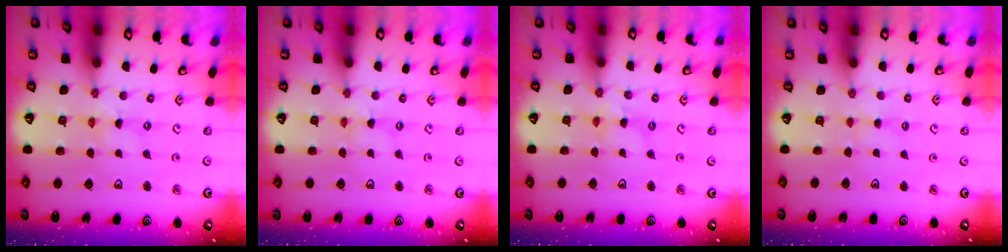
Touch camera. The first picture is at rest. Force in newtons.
{"total": 0.5, "press": 0.5, "slide": 0.1}
{"total": 1.7, "press": 1.7, "slide": 0.3}
{"total": 1.6, "press": 1.6, "slide": 0.3}